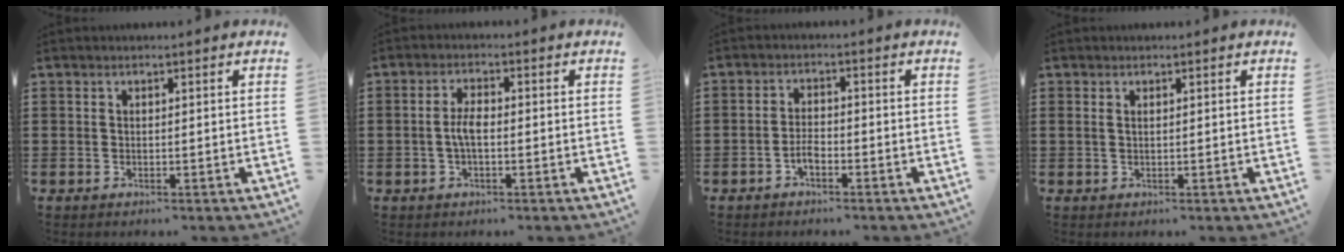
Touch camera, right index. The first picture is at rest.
{"total": 3.3, "force": [-0.6, 1.2, 3.0], "torque": [-0.071, -0.001, -0.016]}
{"total": 2.3, "force": [-1.4, 0.9, 1.6], "torque": [-0.041, -0.002, -0.029]}
{"total": 0.6, "force": [0.4, 0.0, 0.5], "torque": [-0.010, 0.001, 0.008]}